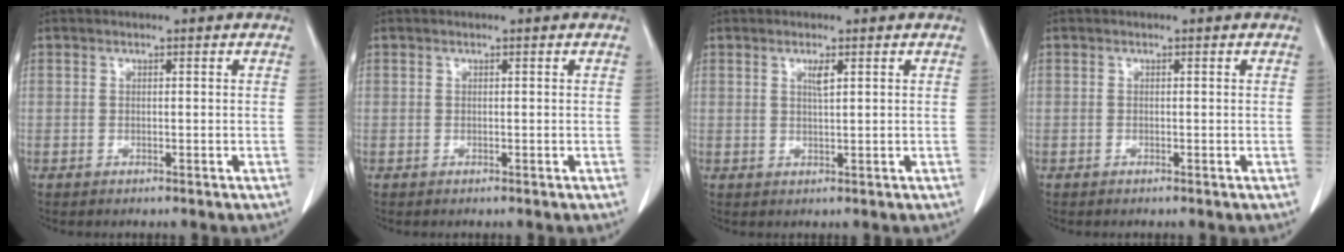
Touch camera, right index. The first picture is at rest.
{"total": 0.0}
{"total": 1.7, "force": [0.8, 0.0, 1.5], "torque": [-0.030, -0.002, 0.014]}
{"total": 0.0}